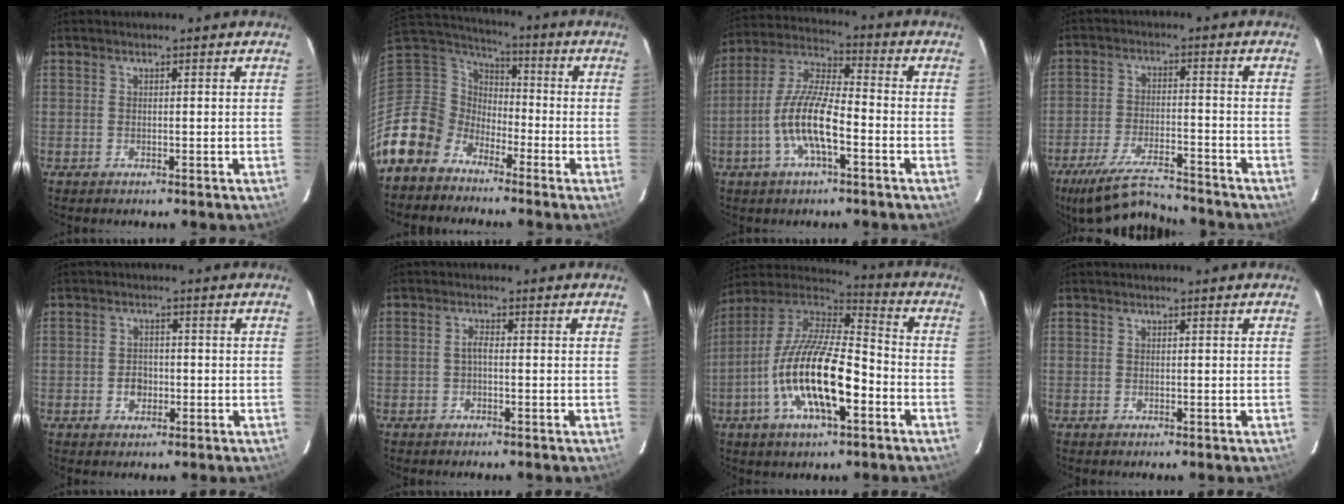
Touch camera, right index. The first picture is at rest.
{"total": 11.8, "force": [-8.0, 8.5, 1.7], "torque": [-0.068, 0.032, -0.167]}
{"total": 12.0, "force": [-4.2, 3.2, 10.8], "torque": [-0.227, 0.001, -0.084]}
{"total": 13.6, "force": [-12.2, 2.3, 5.6], "torque": [-0.137, -0.015, -0.210]}
{"total": 2.9, "force": [-0.9, 2.3, 1.5], "torque": [-0.027, 0.006, -0.012]}
{"total": 1.3, "force": [-0.5, 0.3, 1.2], "torque": [-0.023, 0.005, -0.011]}
{"total": 20.2, "force": [-6.6, 6.8, 17.9], "torque": [-0.344, -0.016, -0.130]}
{"total": 0.0}